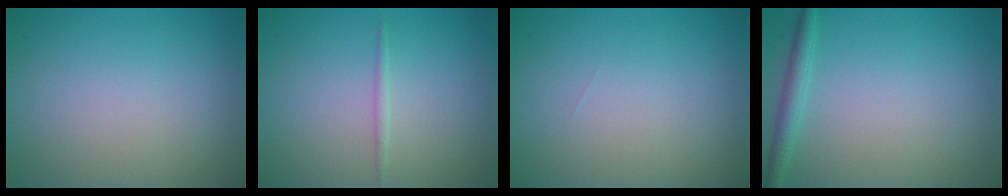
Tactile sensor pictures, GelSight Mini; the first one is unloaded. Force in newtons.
{"total": 0.7, "press": 0.7, "slide": 0.0}
{"total": 0.0}
{"total": 1.8, "press": 1.8, "slide": 0.1}